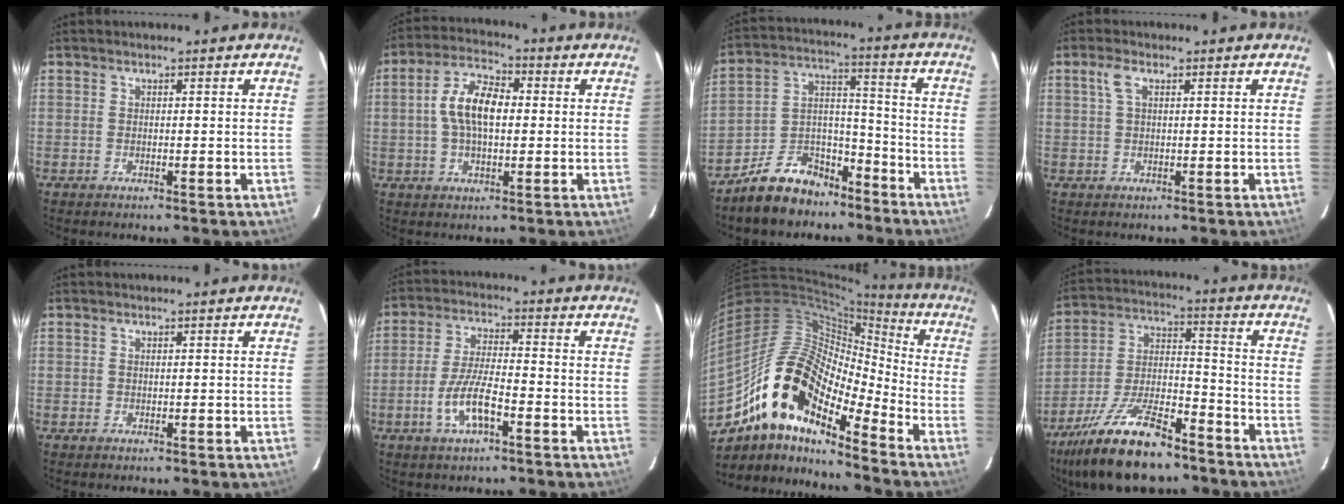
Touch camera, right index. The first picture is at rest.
{"total": 9.0, "force": [0.5, 4.6, 7.8], "torque": [-0.152, 0.020, 0.007]}
{"total": 12.4, "force": [-9.2, 6.8, 4.7], "torque": [-0.096, 0.053, -0.145]}
{"total": 2.5, "force": [1.0, 1.1, 2.1], "torque": [-0.045, 0.007, 0.019]}
{"total": 0.0}
{"total": 8.2, "force": [-3.7, 2.3, 7.0], "torque": [-0.143, -0.002, -0.068]}
{"total": 18.8, "force": [-12.7, 7.0, 12.0], "torque": [-0.212, -0.004, -0.256]}
{"total": 20.2, "force": [-15.0, 6.9, 11.7], "torque": [-0.237, -0.014, -0.256]}